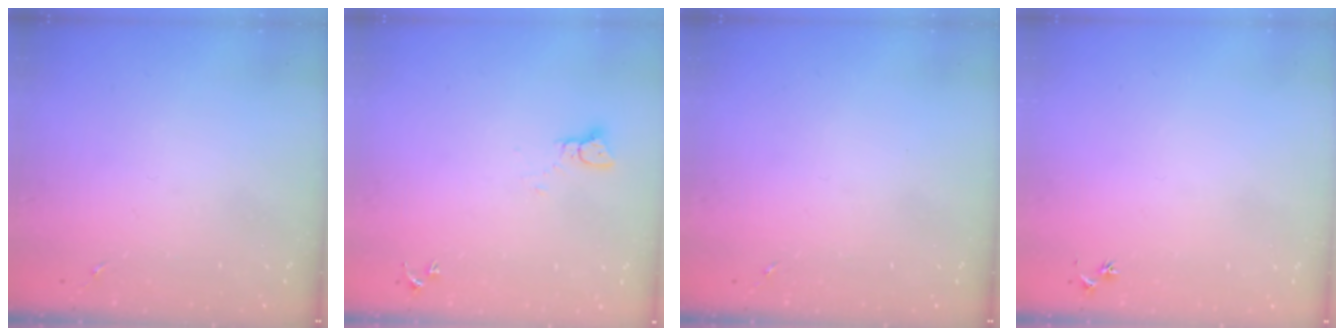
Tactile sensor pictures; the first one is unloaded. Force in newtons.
{"total": 2.1, "press": 2.1, "slide": 0.2}
{"total": 0.0}
{"total": 2.5, "press": 2.5, "slide": 0.3}